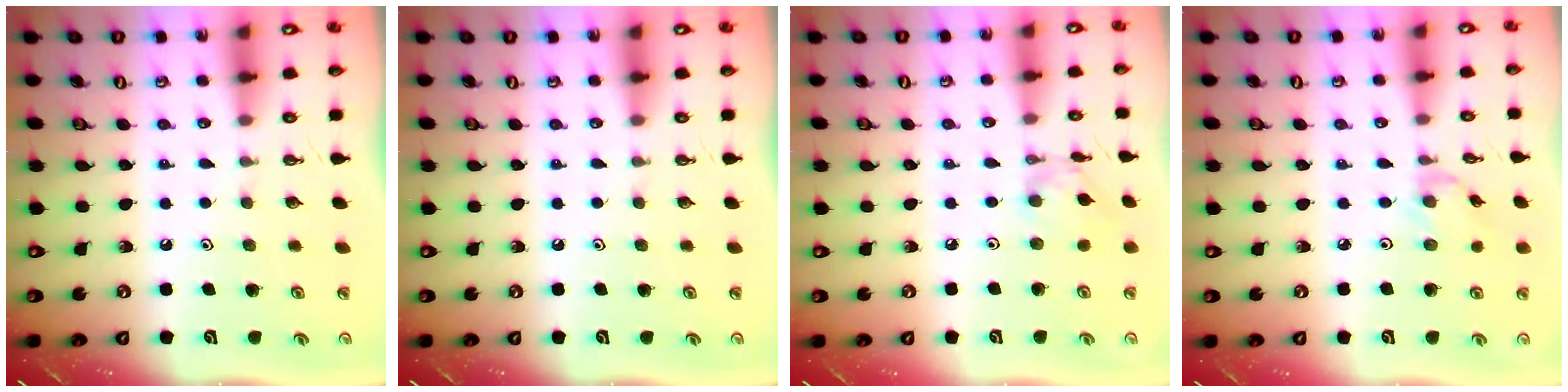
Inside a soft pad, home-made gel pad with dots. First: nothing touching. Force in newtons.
{"total": 0.0}
{"total": 3.4, "press": 3.4, "slide": 0.2}
{"total": 1.1, "press": 1.1, "slide": 0.3}